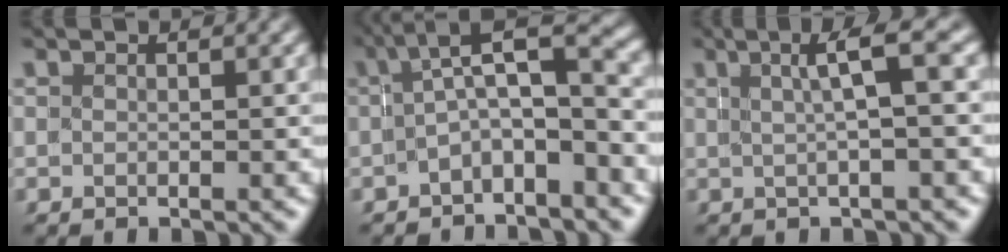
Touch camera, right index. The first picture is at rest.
{"total": 5.4, "force": [-1.1, 2.7, 4.5], "torque": [-0.060, -0.009, -0.015]}
{"total": 3.0, "force": [0.9, -0.7, 2.8], "torque": [-0.033, 0.018, 0.014]}